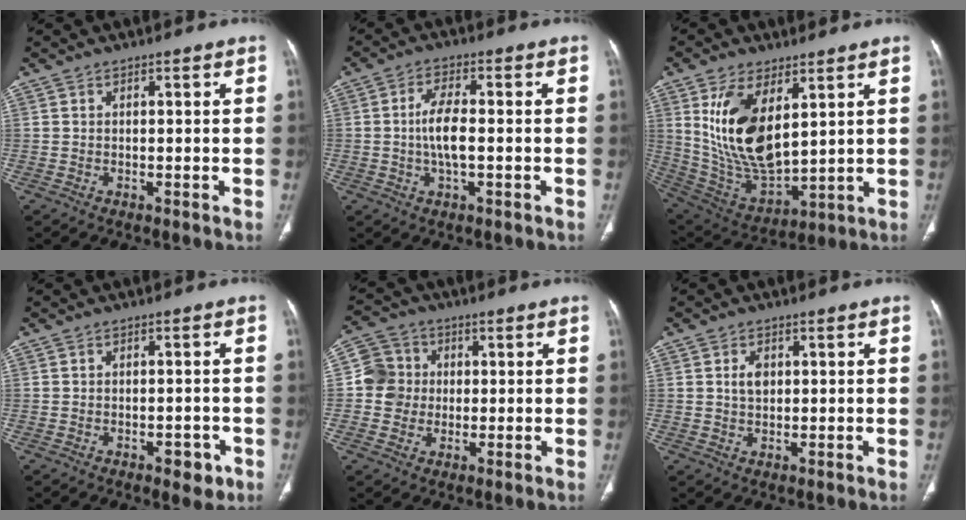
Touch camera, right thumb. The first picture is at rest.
{"total": 6.2, "force": [-0.6, 2.4, 5.7], "torque": [-0.119, 0.008, -0.014]}
{"total": 17.3, "force": [5.8, 8.6, 13.8], "torque": [-0.250, -0.027, 0.134]}
{"total": 3.7, "force": [-1.9, 2.0, 2.5], "torque": [-0.018, 0.007, -0.020]}
{"total": 7.0, "force": [0.1, 6.8, 1.5], "torque": [-0.003, 0.013, -0.005]}
{"total": 2.8, "force": [0.7, 1.9, 2.0], "torque": [-0.028, -0.003, 0.014]}